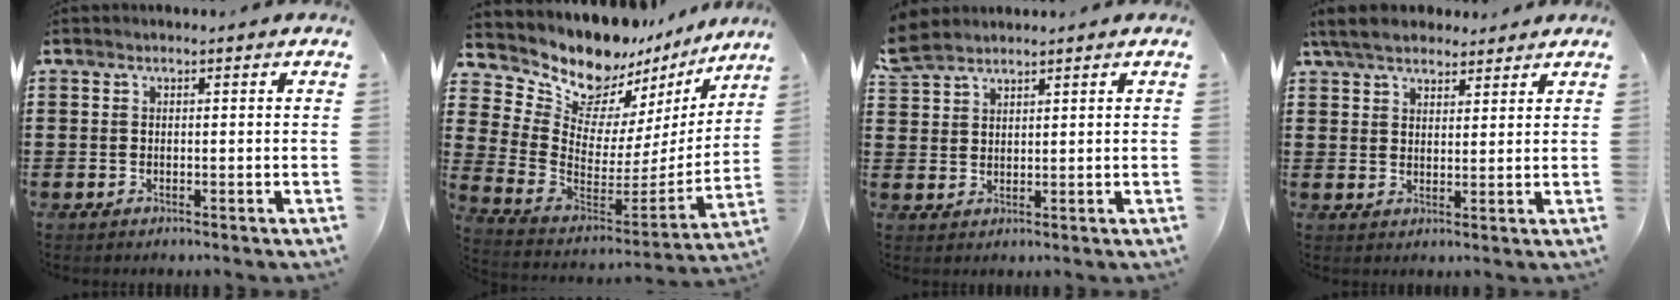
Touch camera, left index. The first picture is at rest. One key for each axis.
{"total": 10.9, "fx": 9.4, "fy": 4.6, "fz": 2.8, "tx": -0.096, "ty": -0.076, "tz": 0.169}
{"total": 3.7, "fx": 3.2, "fy": 1.4, "fz": 1.2, "tx": -0.035, "ty": 0.002, "tz": 0.062}
{"total": 5.2, "fx": 4.5, "fy": 1.8, "fz": 1.9, "tx": -0.051, "ty": -0.003, "tz": 0.086}